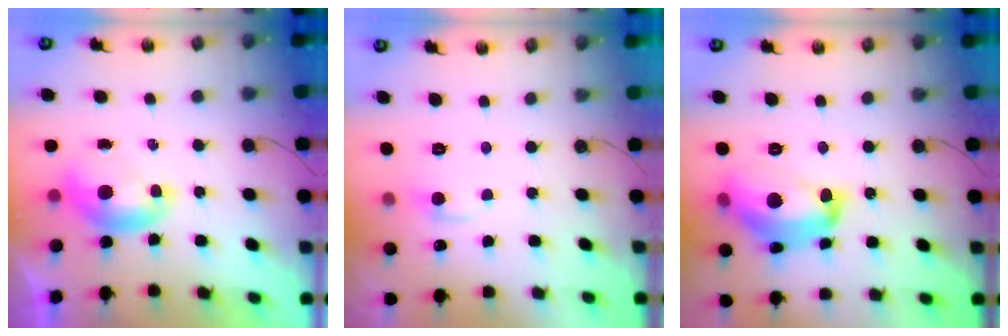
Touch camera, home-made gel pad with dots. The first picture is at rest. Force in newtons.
{"total": 0.9, "press": 0.4, "slide": 0.8}
{"total": 13.3, "press": 13.3, "slide": 0.7}